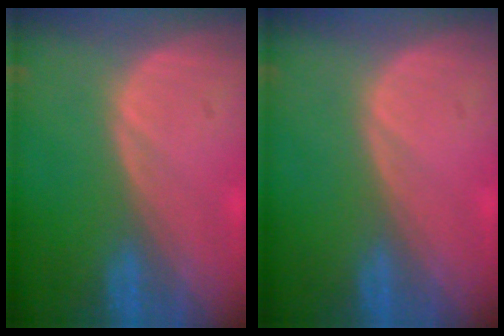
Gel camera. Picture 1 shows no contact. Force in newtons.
{"total": 0.0}